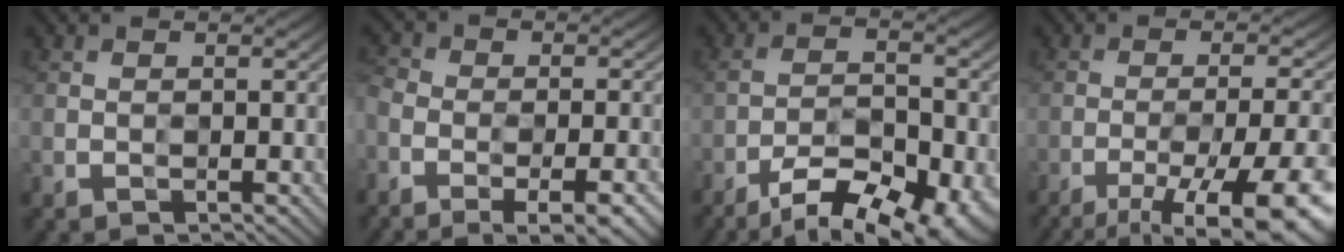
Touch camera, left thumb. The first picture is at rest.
{"total": 10.3, "force": [-7.2, 4.3, 6.0], "torque": [-0.100, -0.015, -0.097]}
{"total": 10.7, "force": [-8.3, 3.4, 6.0], "torque": [-0.104, -0.013, -0.123]}
{"total": 14.1, "force": [-9.8, 3.0, 9.7], "torque": [-0.145, -0.015, -0.132]}